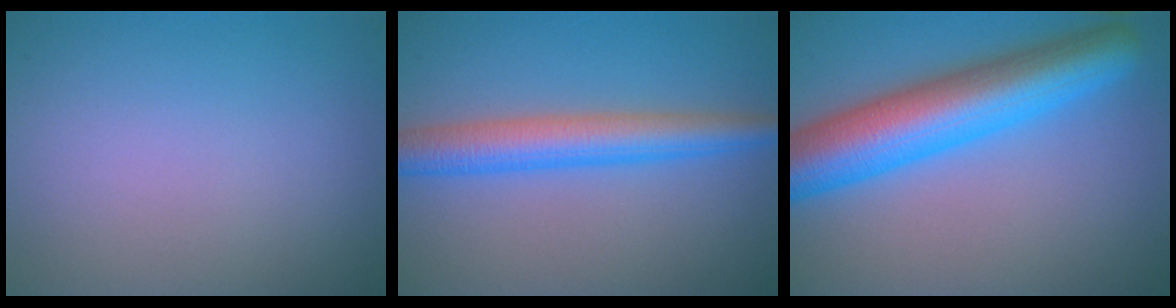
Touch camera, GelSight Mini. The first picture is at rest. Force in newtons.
{"total": 4.9, "press": 4.9, "slide": 0.1}
{"total": 9.5, "press": 9.5, "slide": 0.2}